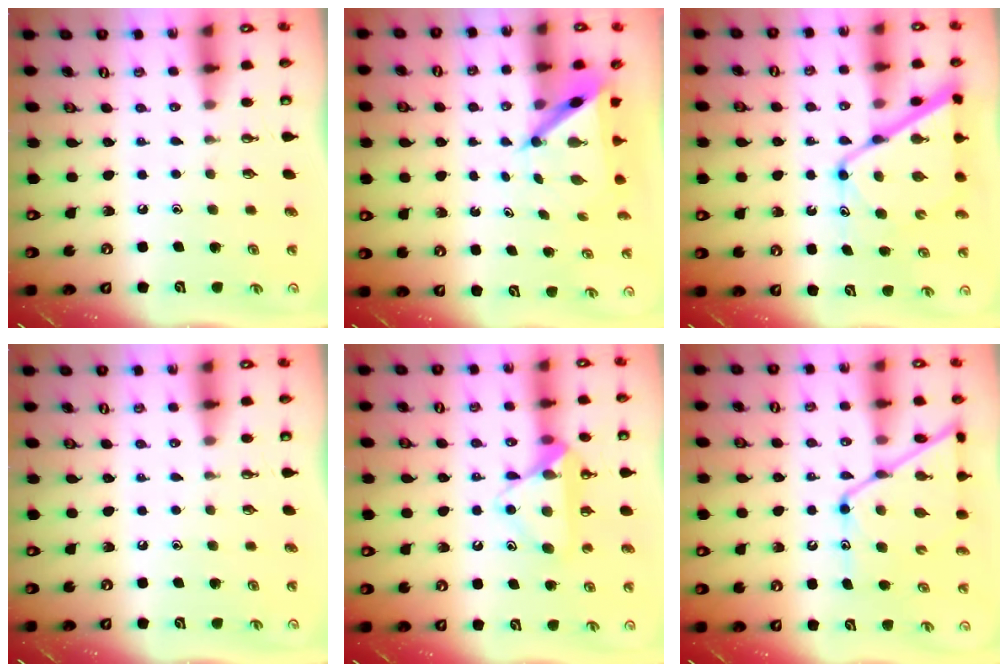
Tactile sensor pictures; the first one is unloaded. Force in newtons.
{"total": 5.7, "press": 5.6, "slide": 0.4}
{"total": 14.0, "press": 14.0, "slide": 1.1}
{"total": 0.0}
{"total": 13.3, "press": 13.3, "slide": 0.9}
{"total": 14.7, "press": 14.7, "slide": 0.7}